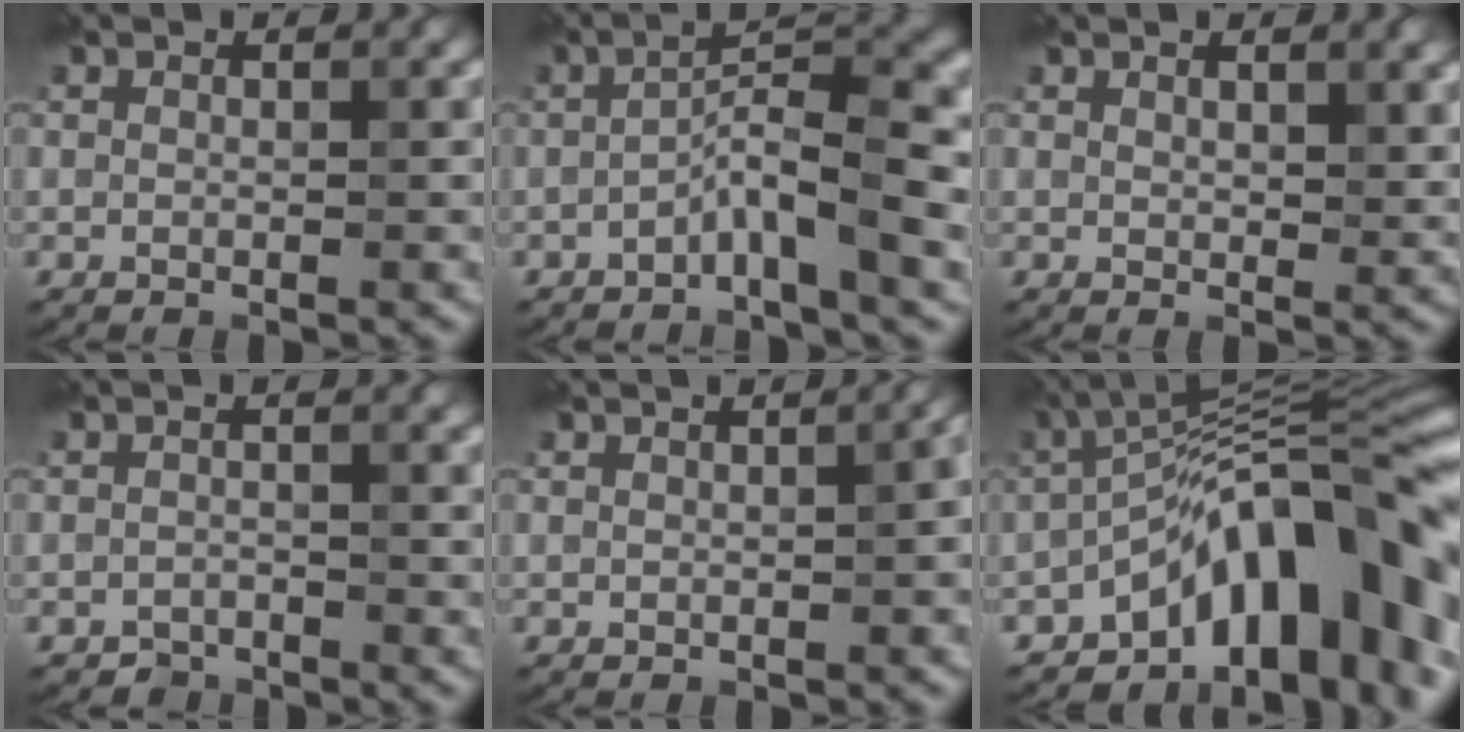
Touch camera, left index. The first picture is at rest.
{"total": 6.7, "force": [-2.7, 1.1, 6.0], "torque": [-0.101, 0.022, -0.056]}
{"total": 2.0, "force": [1.3, 0.7, 1.4], "torque": [-0.019, -0.006, 0.026]}
{"total": 1.4, "force": [-1.2, 0.6, -0.1], "torque": [0.004, 0.004, -0.024]}
{"total": 1.8, "force": [-0.2, 0.6, 1.7], "torque": [-0.018, 0.004, 0.002]}
{"total": 15.7, "force": [-6.4, 6.2, 12.9], "torque": [-0.132, 0.037, -0.117]}